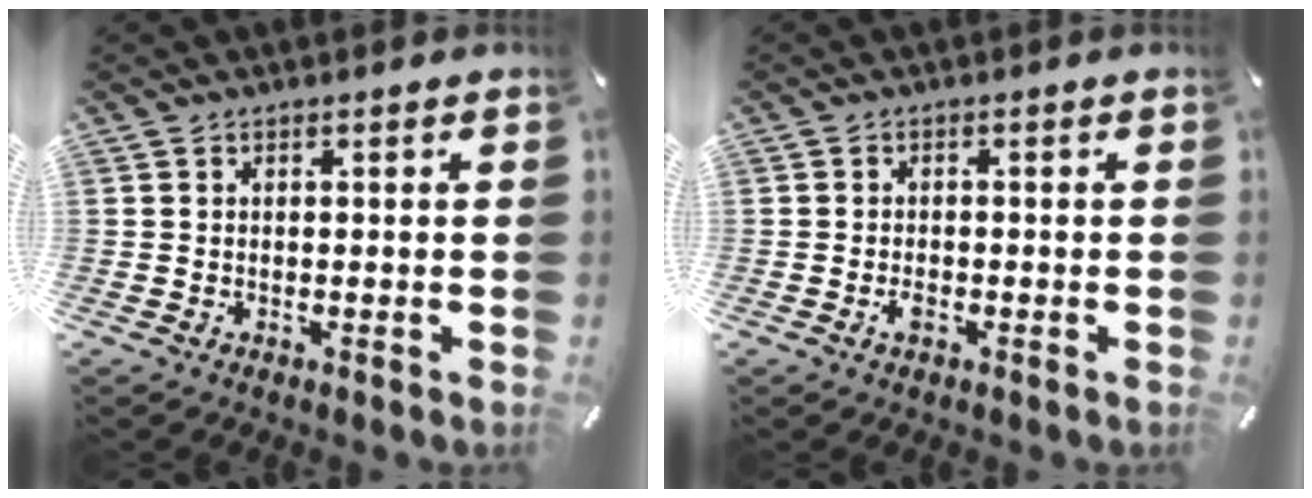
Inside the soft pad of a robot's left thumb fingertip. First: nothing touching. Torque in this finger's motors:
{"motor_torque": [0.02, 0.48, 0.02, -0.01, 0.00]}